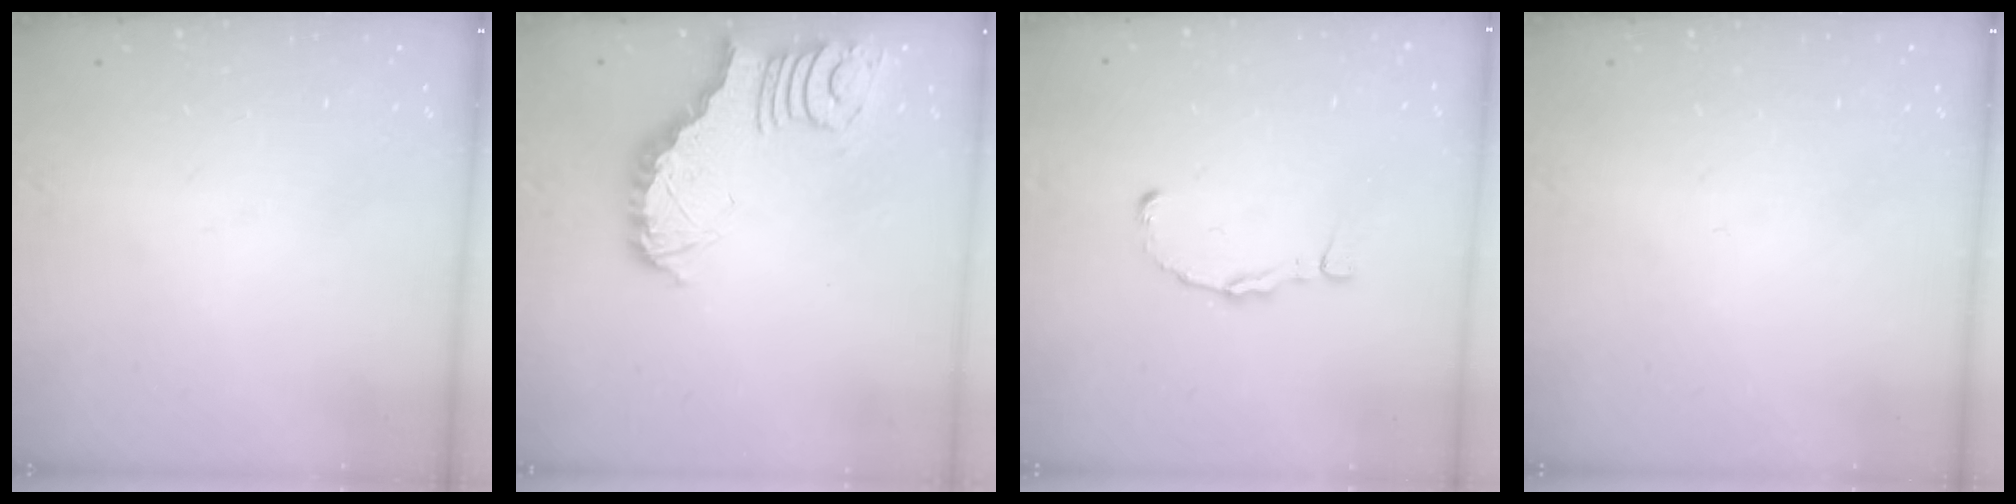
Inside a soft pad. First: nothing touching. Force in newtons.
{"total": 5.9, "press": 5.8, "slide": 1.3}
{"total": 2.4, "press": 2.3, "slide": 0.4}
{"total": 0.0}